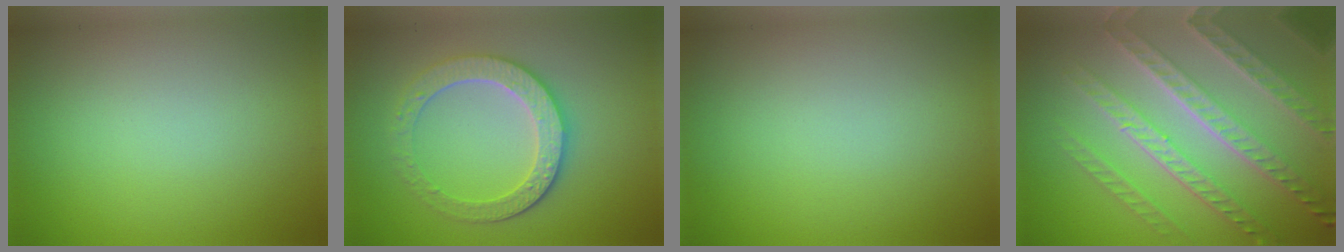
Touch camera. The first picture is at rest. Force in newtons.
{"total": 4.6, "press": 4.0, "slide": 2.2}
{"total": 0.0}
{"total": 8.0, "press": 5.6, "slide": 5.8}